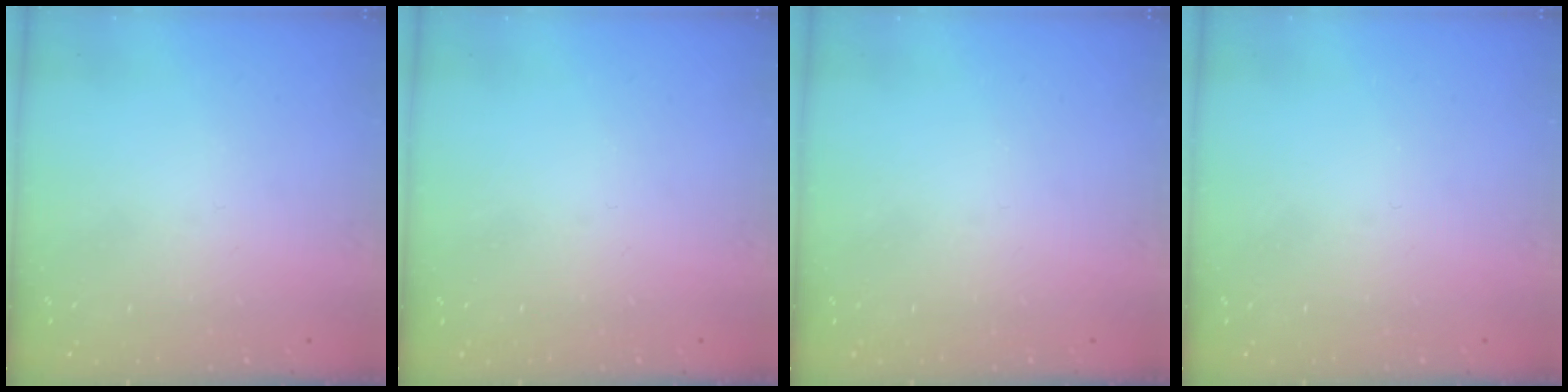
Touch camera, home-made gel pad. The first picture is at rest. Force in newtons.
{"total": 0.0}
{"total": 0.0}
{"total": 0.0}